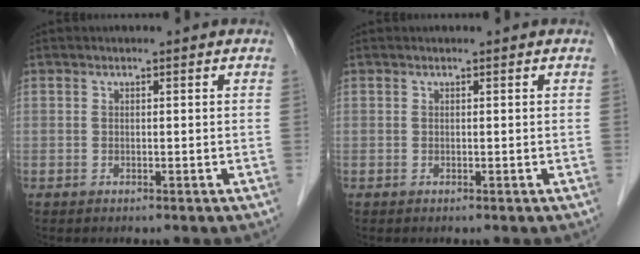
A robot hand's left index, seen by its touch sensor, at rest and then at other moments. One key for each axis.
{"total": 0.0}